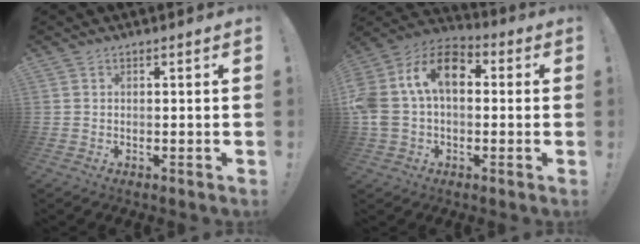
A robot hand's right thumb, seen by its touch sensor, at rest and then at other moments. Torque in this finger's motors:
{"motor_torque": [0.67, 0.66, 2.00, -0.35, 0.53]}